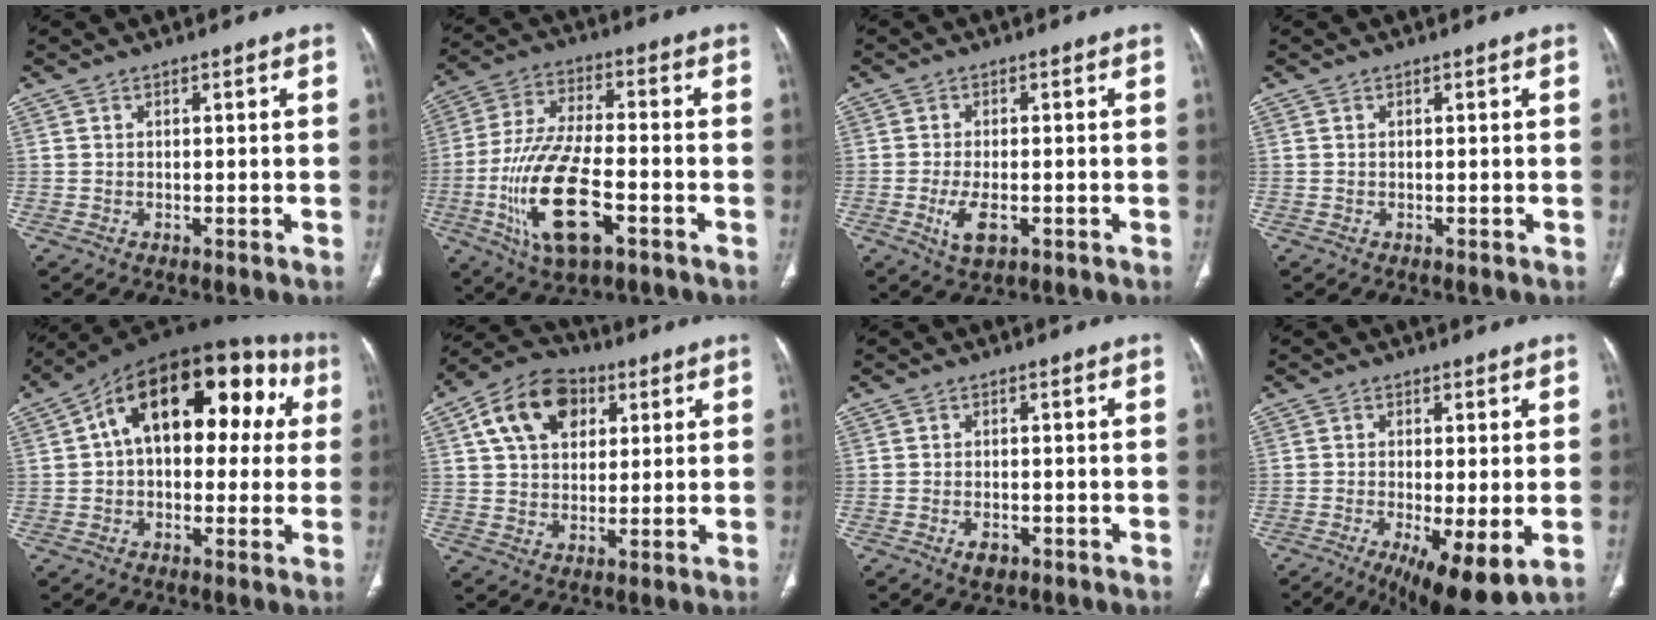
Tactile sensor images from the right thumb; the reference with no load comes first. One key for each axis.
{"total": 17.8, "fx": -6.0, "fy": 7.2, "fz": 15.2, "tx": -0.304, "ty": 0.016, "tz": -0.101}
{"total": 5.2, "fx": -1.7, "fy": 2.5, "fz": 4.3, "tx": -0.083, "ty": -0.001, "tz": -0.024}
{"total": 0.0}
{"total": 21.7, "fx": 4.9, "fy": 12.1, "fz": 17.3, "tx": -0.218, "ty": 0.056, "tz": 0.063}
{"total": 13.5, "fx": 4.9, "fy": 9.3, "fz": 8.5, "tx": -0.125, "ty": 0.006, "tz": 0.079}
{"total": 2.7, "fx": -1.3, "fy": 1.5, "fz": 1.7, "tx": -0.028, "ty": 0.004, "tz": -0.017}
{"total": 11.6, "fx": -4.0, "fy": 3.2, "fz": 10.4, "tx": -0.169, "ty": -0.019, "tz": -0.056}